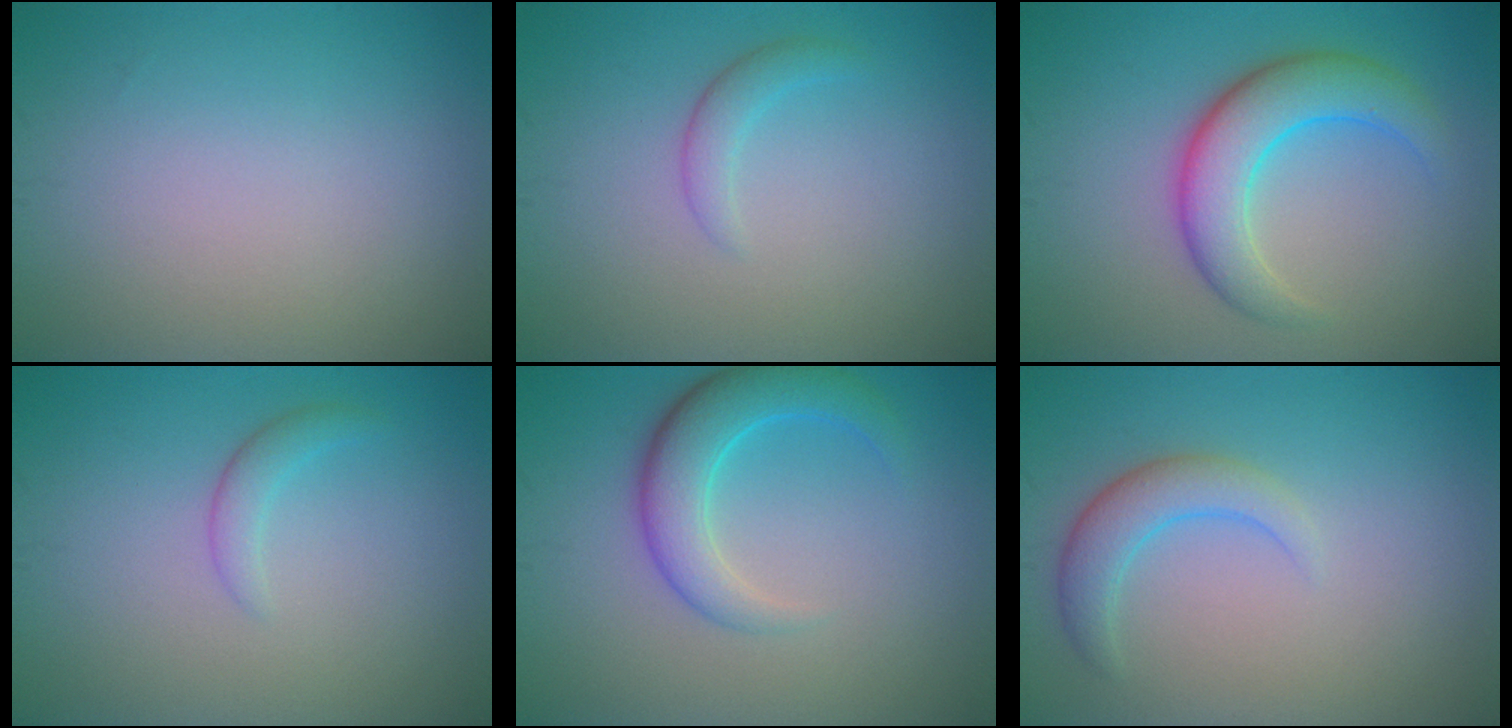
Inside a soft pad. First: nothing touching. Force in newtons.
{"total": 1.5, "press": 1.5, "slide": 0.1}
{"total": 5.7, "press": 5.7, "slide": 0.3}
{"total": 1.5, "press": 1.5, "slide": 0.1}
{"total": 4.8, "press": 4.7, "slide": 0.2}
{"total": 2.9, "press": 2.9, "slide": 0.1}